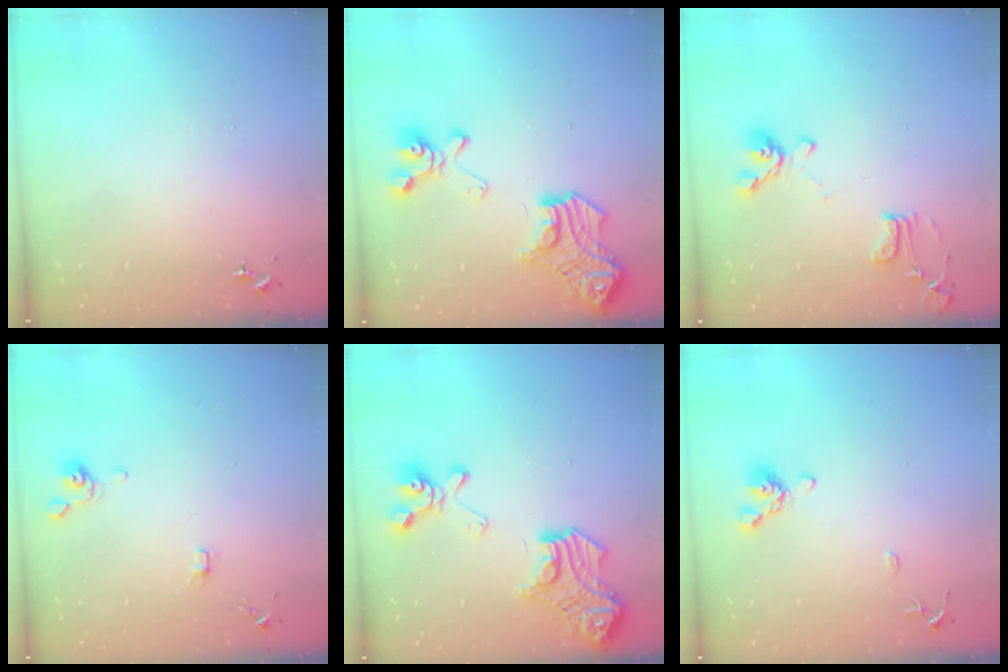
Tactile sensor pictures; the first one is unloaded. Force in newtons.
{"total": 23.0, "press": 22.9, "slide": 2.0}
{"total": 12.8, "press": 12.8, "slide": 0.7}
{"total": 5.8, "press": 5.7, "slide": 0.8}
{"total": 23.0, "press": 22.9, "slide": 2.0}
{"total": 10.4, "press": 10.3, "slide": 1.6}